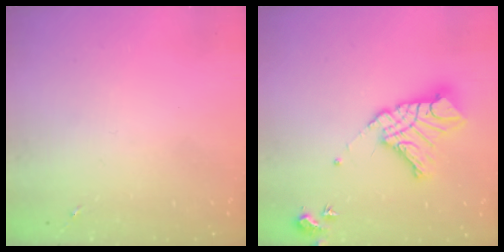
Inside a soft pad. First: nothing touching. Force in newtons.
{"total": 16.3, "press": 16.2, "slide": 2.0}